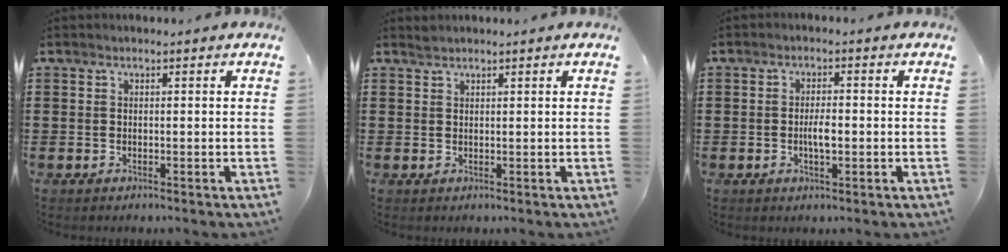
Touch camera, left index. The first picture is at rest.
{"total": 0.9, "force": [0.8, 0.1, 0.2], "torque": [-0.005, 0.000, 0.016]}
{"total": 3.2, "force": [-0.5, 1.1, 2.9], "torque": [-0.054, 0.005, -0.011]}